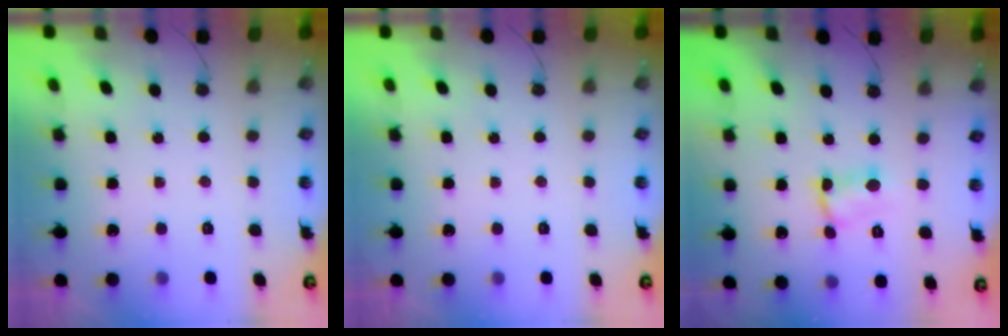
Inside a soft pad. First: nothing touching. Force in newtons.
{"total": 0.0}
{"total": 2.0, "press": 2.0, "slide": 0.1}